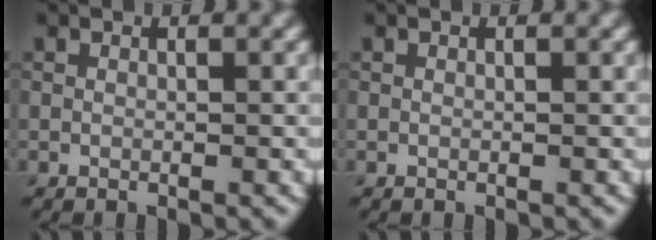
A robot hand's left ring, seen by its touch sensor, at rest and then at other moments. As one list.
[{"total": 0.0}]